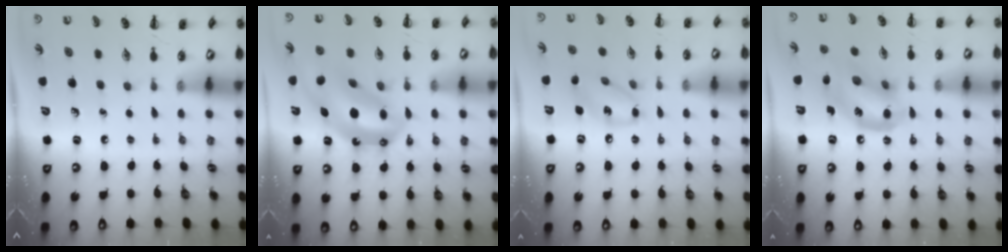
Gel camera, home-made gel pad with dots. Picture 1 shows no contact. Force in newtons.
{"total": 13.3, "press": 12.8, "slide": 3.7}
{"total": 10.5, "press": 10.5, "slide": 1.0}
{"total": 13.8, "press": 13.8, "slide": 1.4}